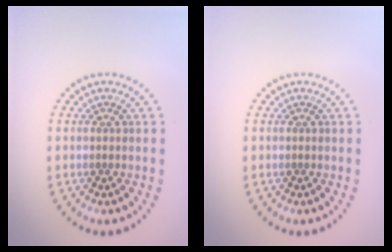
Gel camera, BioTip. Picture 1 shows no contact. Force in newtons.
{"total": 0.0}